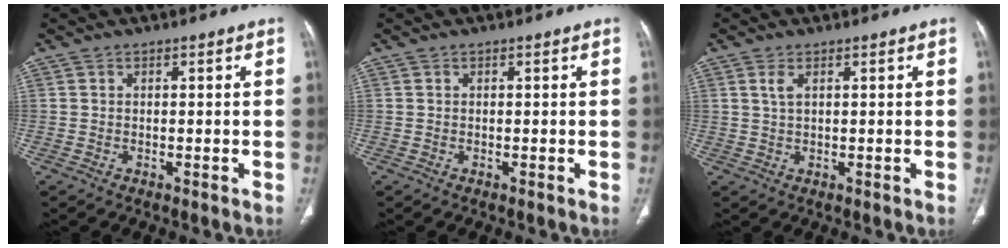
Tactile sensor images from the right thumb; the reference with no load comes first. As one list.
[{"total": 0.0}, {"total": 2.1, "force": [0.9, 0.9, 1.7], "torque": [-0.039, 0.003, 0.025]}]